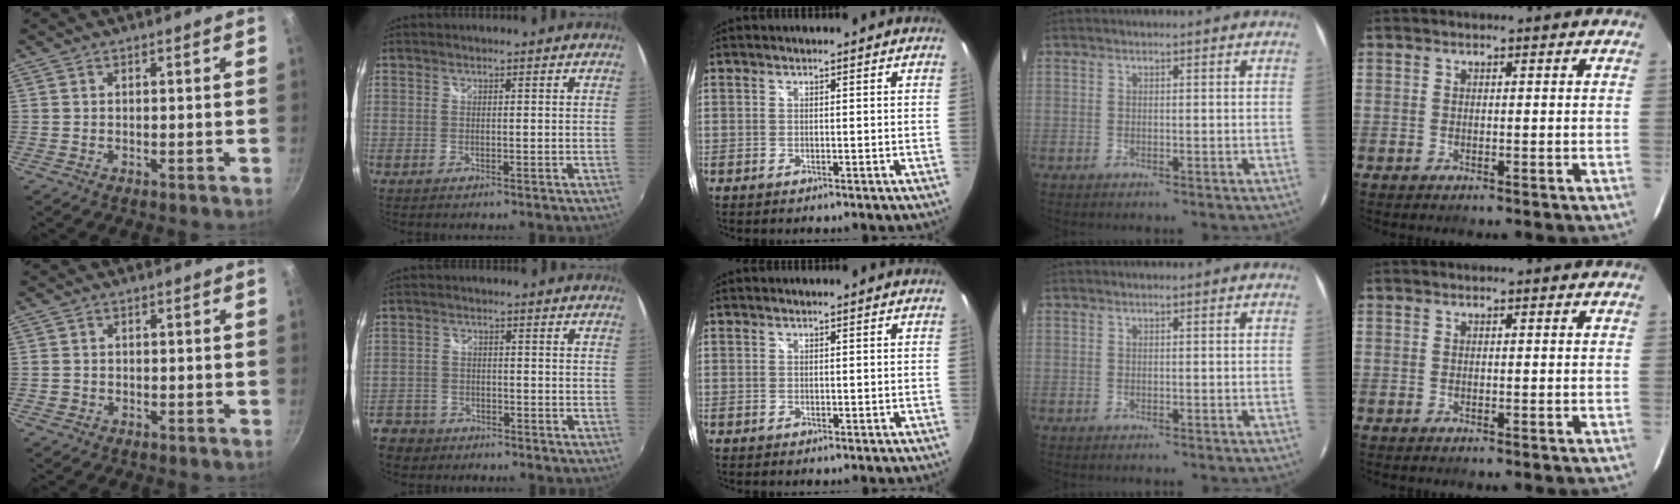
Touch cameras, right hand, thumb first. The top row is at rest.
{"thumb": {"total": 1.3, "force": [-0.4, 1.2, 0.3], "torque": [-0.005, 0.003, -0.004]}, "index": {"total": 8.2, "force": [-5.2, 6.0, 2.0], "torque": [-0.078, 0.012, -0.092]}}